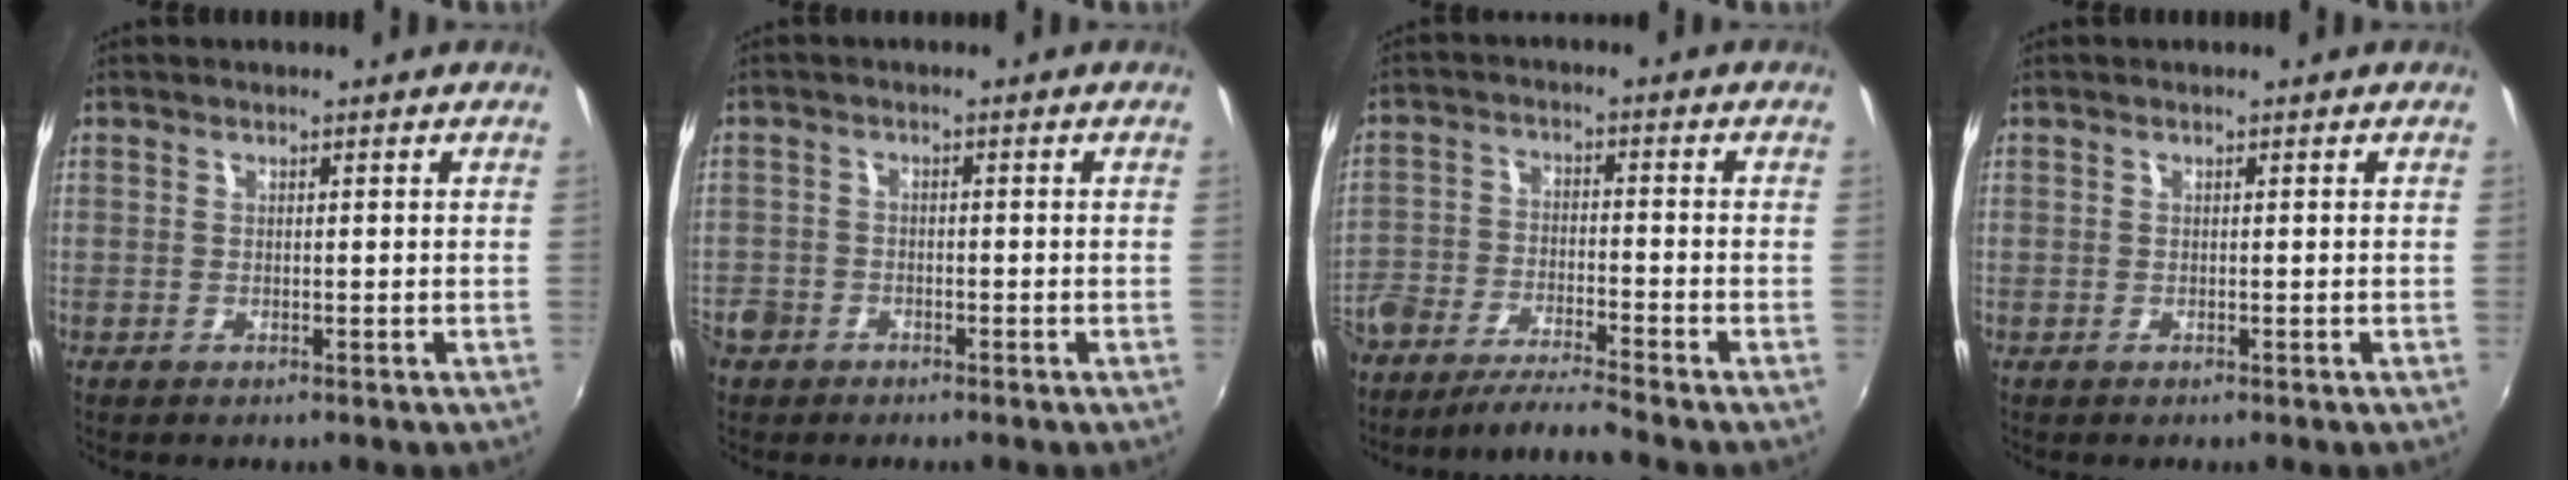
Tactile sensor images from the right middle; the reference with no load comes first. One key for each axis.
{"total": 5.2, "fx": -3.2, "fy": 3.9, "fz": 1.2, "tx": -0.041, "ty": 0.003, "tz": -0.061}
{"total": 8.3, "fx": -7.5, "fy": 0.4, "fz": 3.6, "tx": -0.096, "ty": -0.008, "tz": -0.144}
{"total": 0.0}